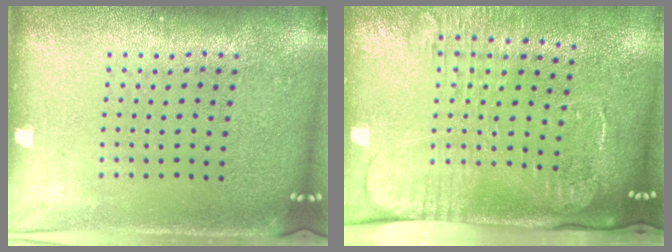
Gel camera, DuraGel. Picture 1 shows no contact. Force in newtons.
{"total": 2.6, "press": 2.1, "slide": 1.7}